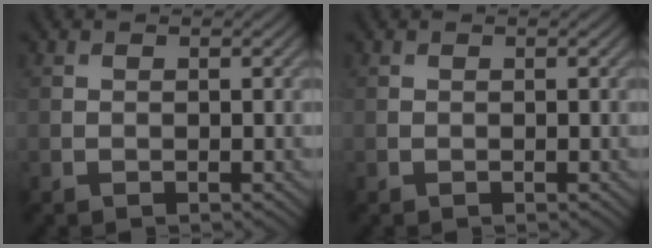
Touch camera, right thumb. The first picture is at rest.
{"total": 0.0}